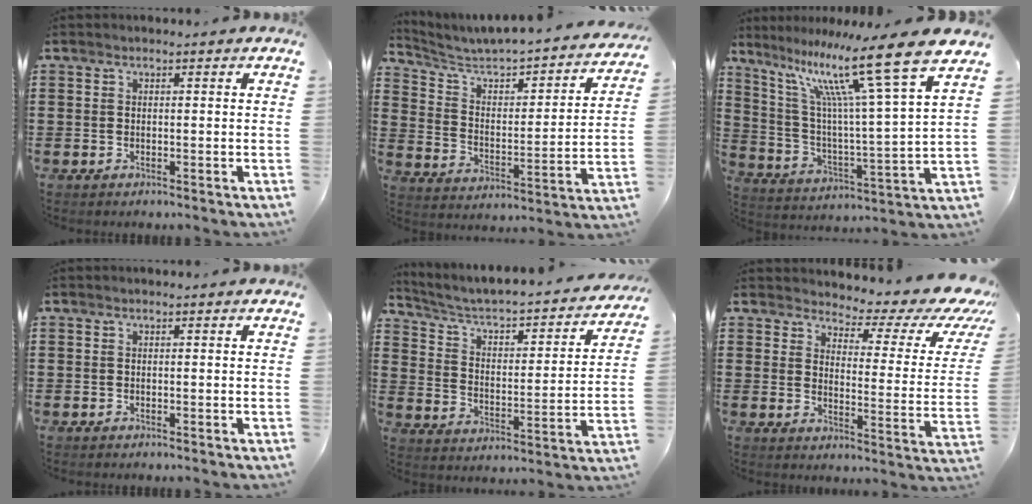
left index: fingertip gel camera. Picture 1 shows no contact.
{"total": 3.5, "force": [2.9, 1.2, 1.6], "torque": [-0.053, -0.034, 0.036]}
{"total": 15.6, "force": [10.6, 0.9, 11.4], "torque": [-0.228, -0.072, 0.162]}
{"total": 0.0}
{"total": 3.5, "force": [2.6, 1.1, 2.0], "torque": [-0.055, -0.030, 0.032]}
{"total": 4.4, "force": [3.5, 1.4, 2.2], "torque": [-0.049, -0.033, 0.053]}